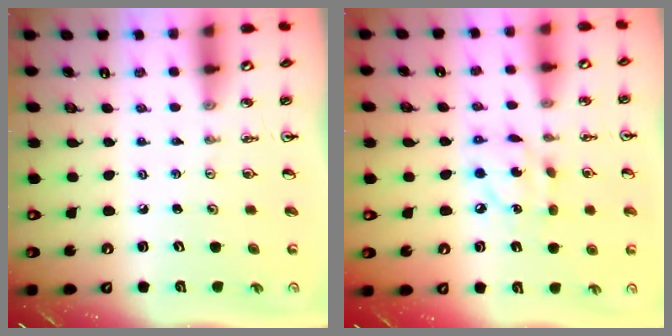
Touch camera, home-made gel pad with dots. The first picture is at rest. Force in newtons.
{"total": 8.8, "press": 8.8, "slide": 0.4}